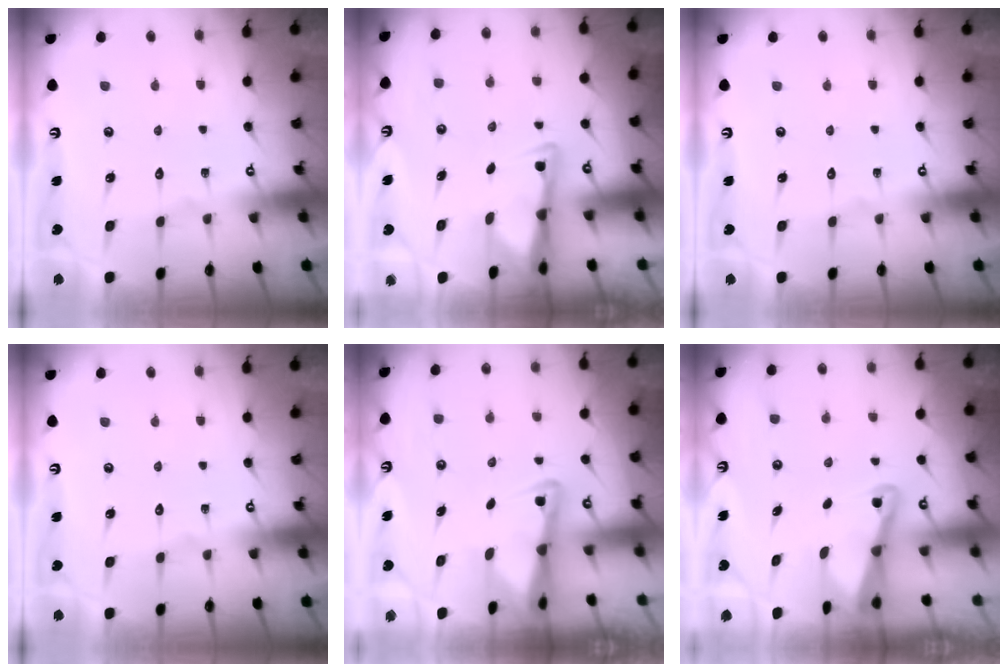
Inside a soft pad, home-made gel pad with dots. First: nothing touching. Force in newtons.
{"total": 3.0, "press": 2.9, "slide": 0.5}
{"total": 0.0}
{"total": 0.0}
{"total": 2.8, "press": 2.7, "slide": 0.6}
{"total": 2.3, "press": 2.2, "slide": 0.2}